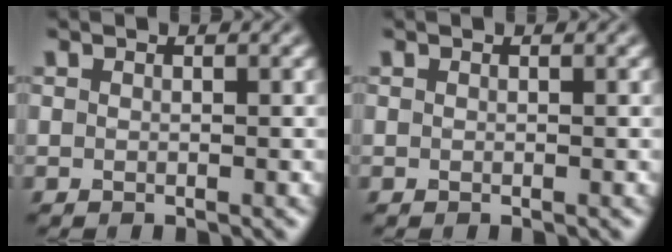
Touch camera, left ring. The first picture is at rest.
{"total": 0.0}